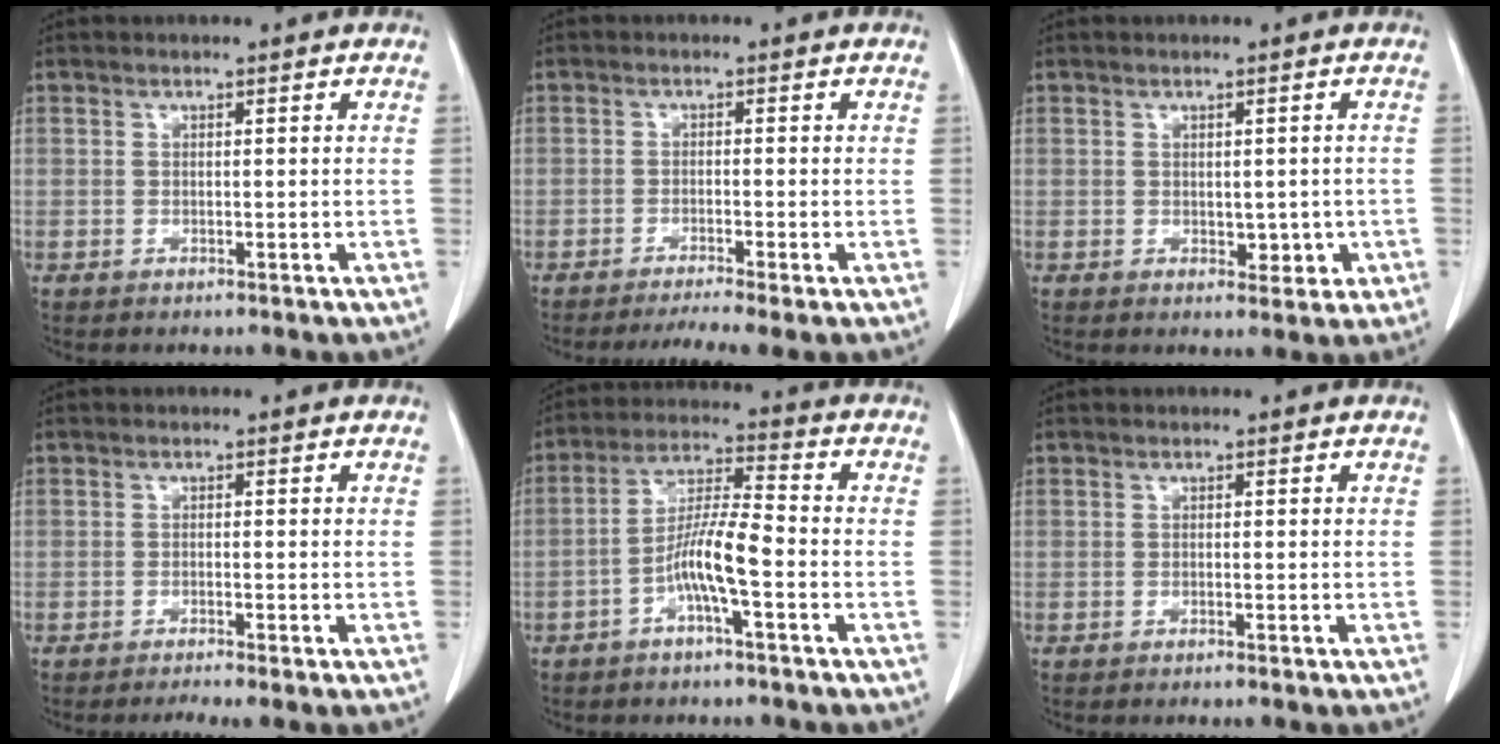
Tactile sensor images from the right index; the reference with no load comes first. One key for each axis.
{"total": 5.1, "fx": -4.0, "fy": -0.6, "fz": 3.1, "tx": -0.048, "ty": -0.007, "tz": -0.063}
{"total": 3.2, "fx": -0.4, "fy": 2.0, "fz": 2.5, "tx": -0.023, "ty": 0.002, "tz": 0.003}
{"total": 2.6, "fx": -2.1, "fy": -0.4, "fz": 1.5, "tx": -0.023, "ty": -0.003, "tz": -0.034}
{"total": 7.9, "fx": -2.9, "fy": 0.7, "fz": 7.3, "tx": -0.147, "ty": 0.014, "tz": -0.058}
{"total": 0.6, "fx": -0.5, "fy": -0.2, "fz": 0.3, "tx": -0.004, "ty": 0.003, "tz": -0.010}